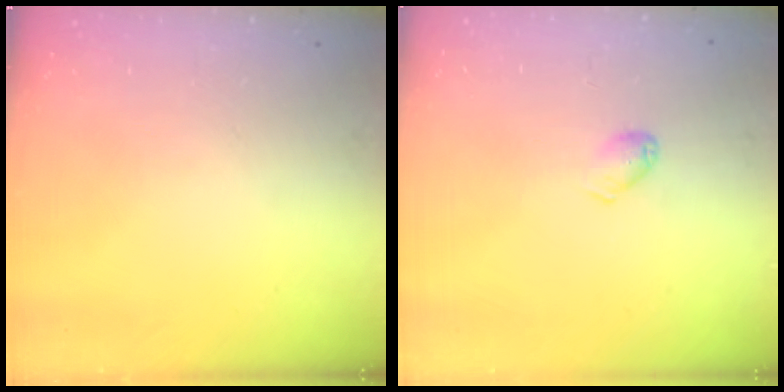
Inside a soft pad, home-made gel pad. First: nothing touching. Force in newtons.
{"total": 3.7, "press": 3.7, "slide": 0.6}